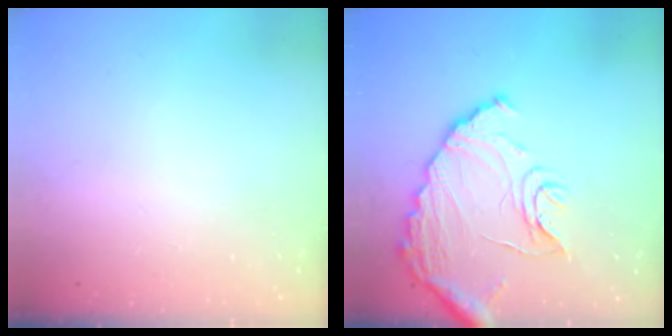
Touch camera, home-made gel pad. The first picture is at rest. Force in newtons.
{"total": 15.0, "press": 15.0, "slide": 0.5}